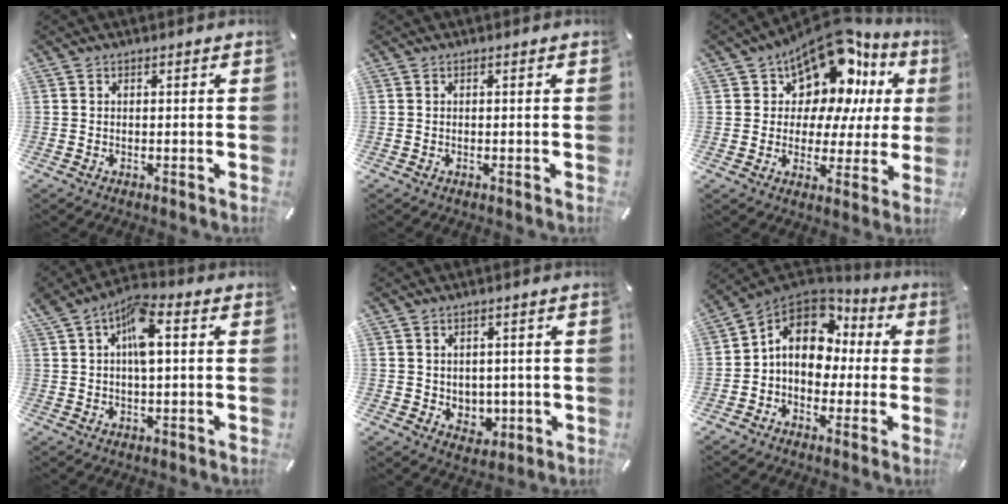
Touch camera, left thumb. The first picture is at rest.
{"total": 0.0}
{"total": 14.8, "force": [10.6, 8.0, 6.6], "torque": [-0.111, -0.089, 0.187]}
{"total": 8.3, "force": [2.3, 3.8, 7.1], "torque": [-0.122, 0.005, 0.038]}
{"total": 4.3, "force": [1.2, 4.1, 0.8], "torque": [0.007, -0.011, 0.019]}
{"total": 12.5, "force": [1.7, 10.2, 7.0], "torque": [-0.142, 0.006, 0.035]}